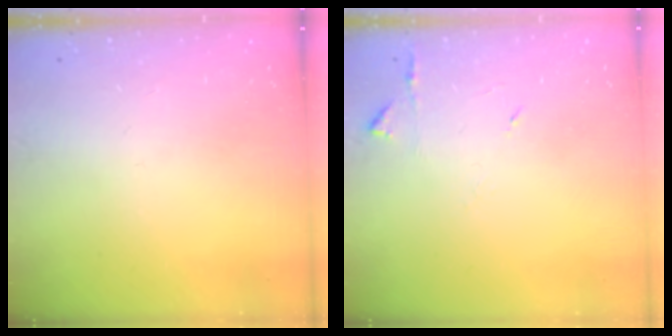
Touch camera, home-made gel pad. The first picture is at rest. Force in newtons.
{"total": 5.8, "press": 5.8, "slide": 0.7}